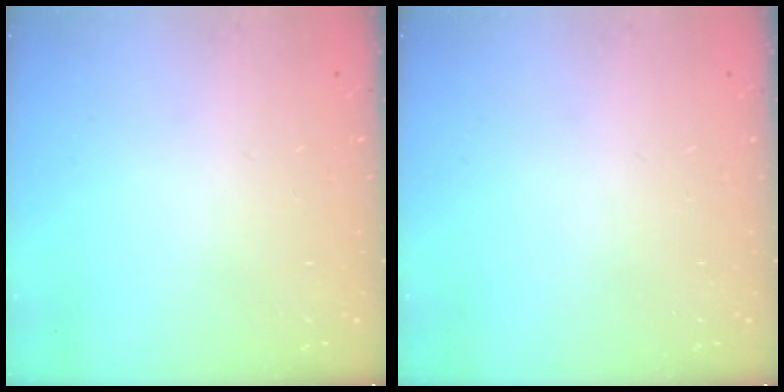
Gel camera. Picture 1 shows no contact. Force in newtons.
{"total": 0.0}